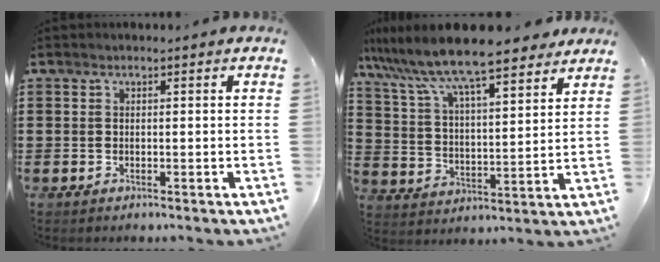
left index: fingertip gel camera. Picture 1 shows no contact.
{"total": 9.8, "force": [8.7, 0.8, 4.4], "torque": [-0.121, -0.046, 0.146]}